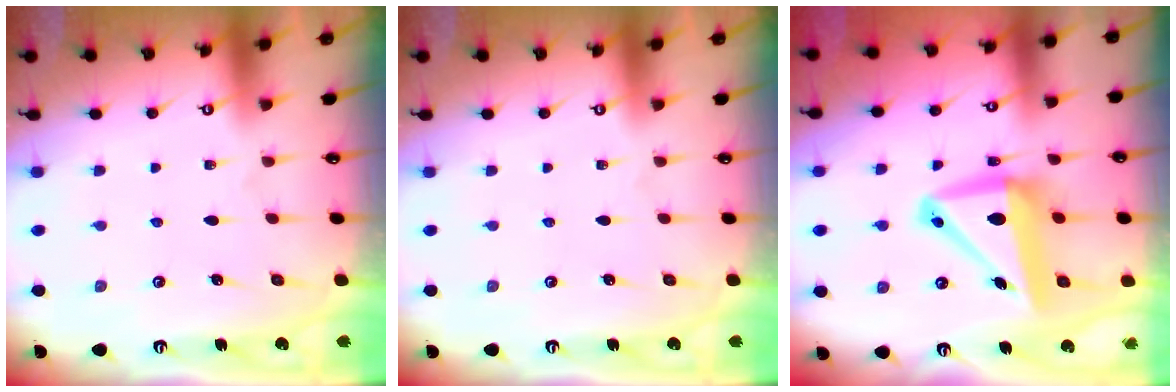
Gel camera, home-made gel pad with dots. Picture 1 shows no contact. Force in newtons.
{"total": 0.0}
{"total": 13.5, "press": 13.2, "slide": 2.9}